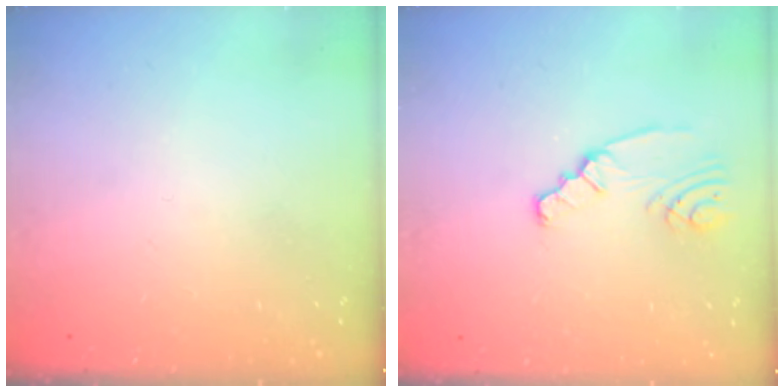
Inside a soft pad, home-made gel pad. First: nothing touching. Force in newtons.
{"total": 2.4, "press": 2.4, "slide": 0.3}